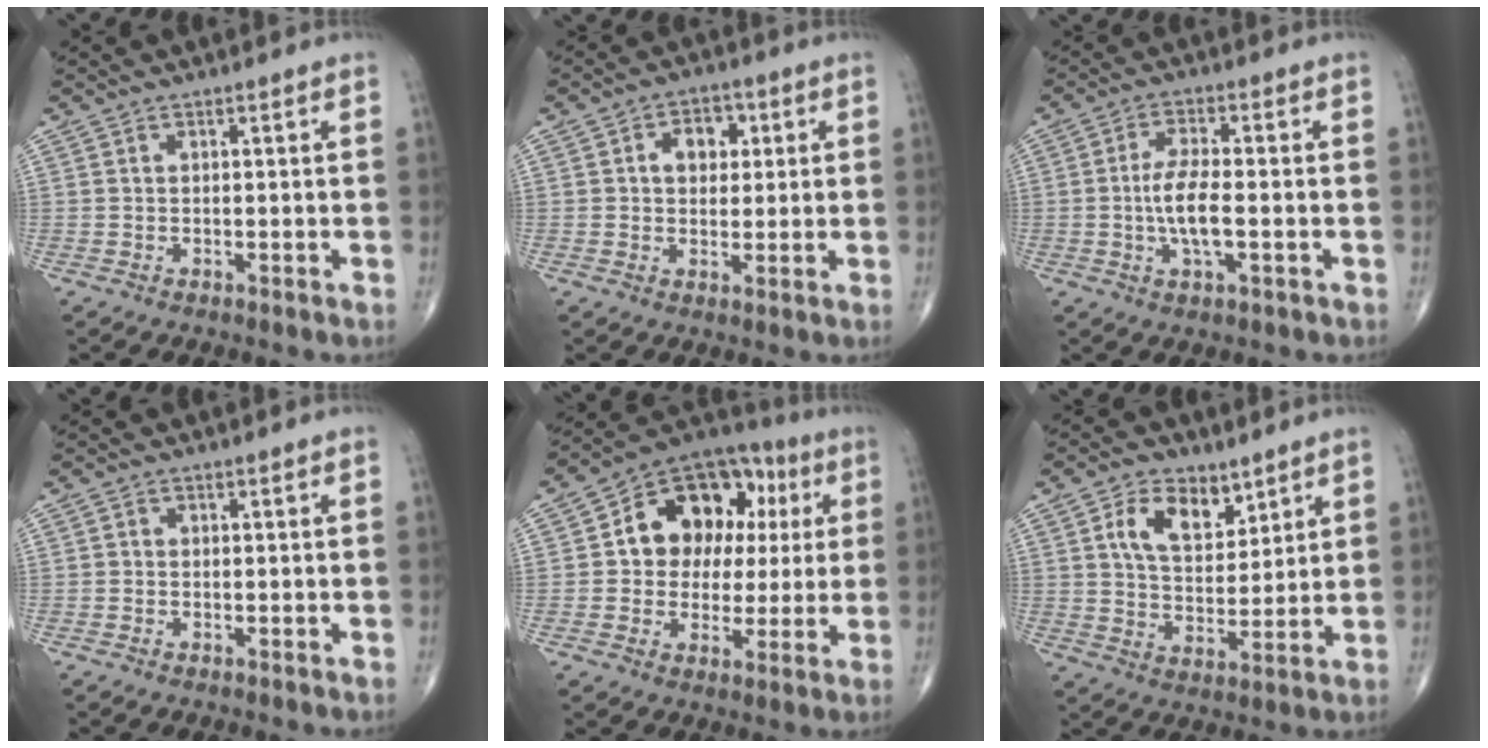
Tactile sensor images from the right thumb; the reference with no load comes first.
{"total": 6.3, "force": [1.6, 4.6, 4.0], "torque": [-0.026, 0.004, 0.019]}
{"total": 7.2, "force": [-1.1, 2.3, 6.7], "torque": [-0.137, 0.002, -0.024]}
{"total": 0.5, "force": [-0.1, 0.5, 0.2], "torque": [0.000, 0.001, -0.005]}
{"total": 17.5, "force": [3.6, 13.0, 11.1], "torque": [-0.104, 0.026, 0.052]}
{"total": 10.2, "force": [5.0, 6.1, 6.4], "torque": [-0.085, -0.028, 0.092]}